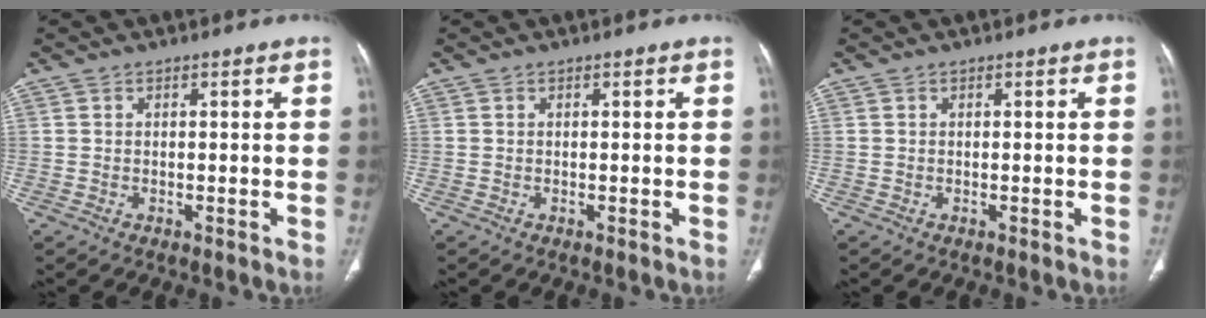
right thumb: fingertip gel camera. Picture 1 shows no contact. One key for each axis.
{"total": 0.0}
{"total": 0.0}